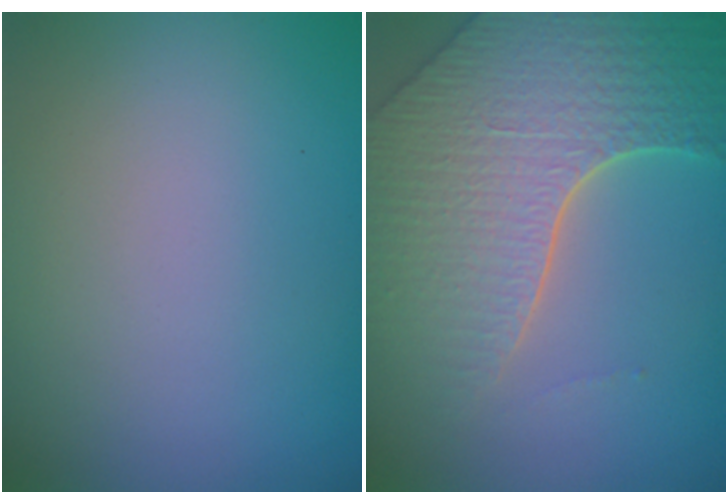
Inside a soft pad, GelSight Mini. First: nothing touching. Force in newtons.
{"total": 7.0, "press": 5.6, "slide": 4.2}